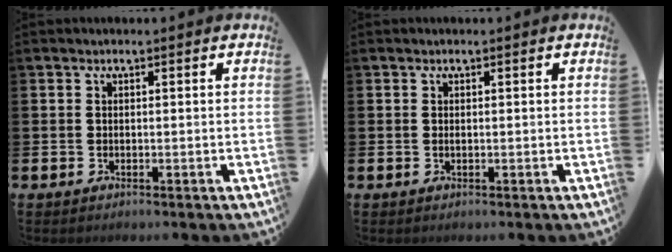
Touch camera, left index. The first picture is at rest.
{"total": 0.0}